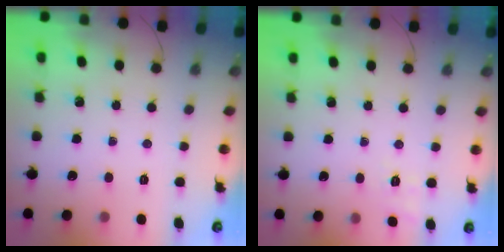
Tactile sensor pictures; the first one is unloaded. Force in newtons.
{"total": 2.3, "press": 0.9, "slide": 2.1}